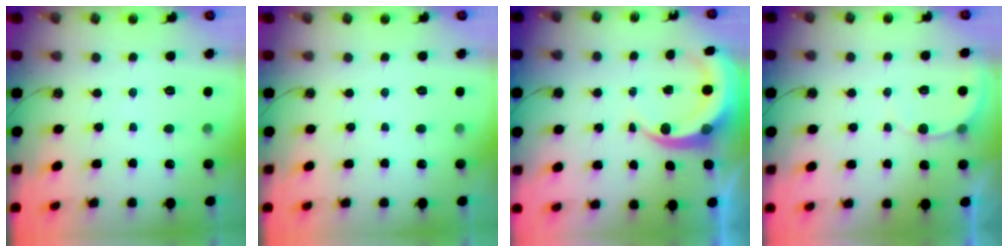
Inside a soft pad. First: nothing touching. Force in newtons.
{"total": 0.0}
{"total": 7.3, "press": 7.2, "slide": 1.1}
{"total": 4.3, "press": 4.3, "slide": 0.3}